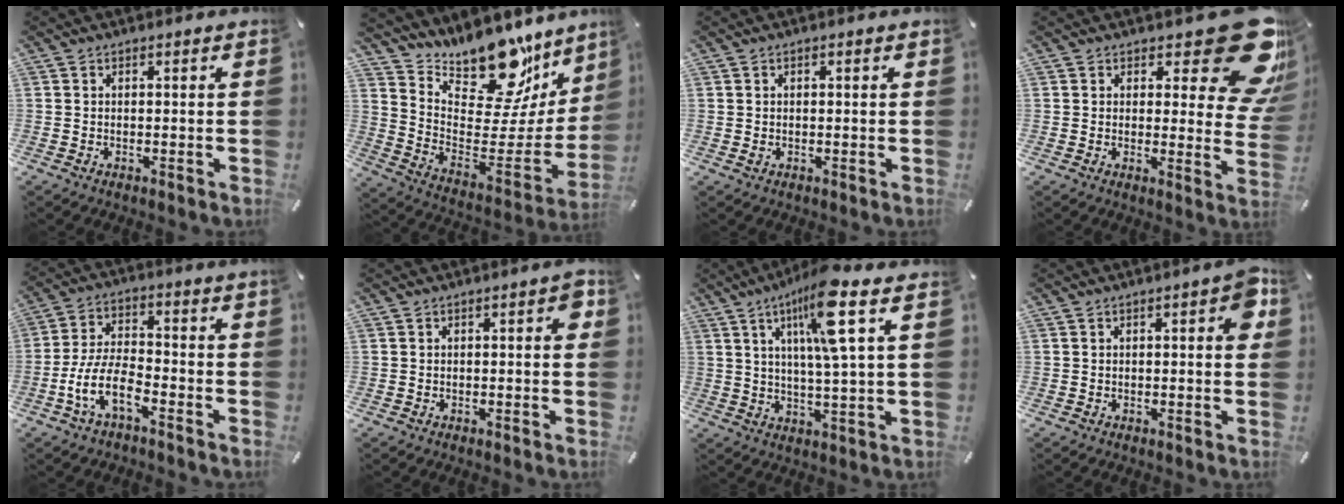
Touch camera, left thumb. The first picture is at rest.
{"total": 19.4, "force": [16.5, 8.4, 6.0], "torque": [-0.078, -0.147, 0.282]}
{"total": 0.7, "force": [0.0, 0.6, 0.3], "torque": [0.002, -0.001, -0.002]}
{"total": 18.3, "force": [10.6, 7.5, 12.9], "torque": [-0.147, -0.084, 0.179]}
{"total": 9.8, "force": [-5.3, 3.7, 7.4], "torque": [-0.163, 0.007, -0.098]}
{"total": 2.8, "force": [0.1, 1.2, 2.6], "torque": [-0.041, 0.005, -0.001]}
{"total": 13.3, "force": [5.7, 2.1, 11.9], "torque": [-0.202, -0.011, 0.091]}
{"total": 5.1, "force": [1.0, 1.8, 4.7], "torque": [-0.058, 0.001, 0.008]}